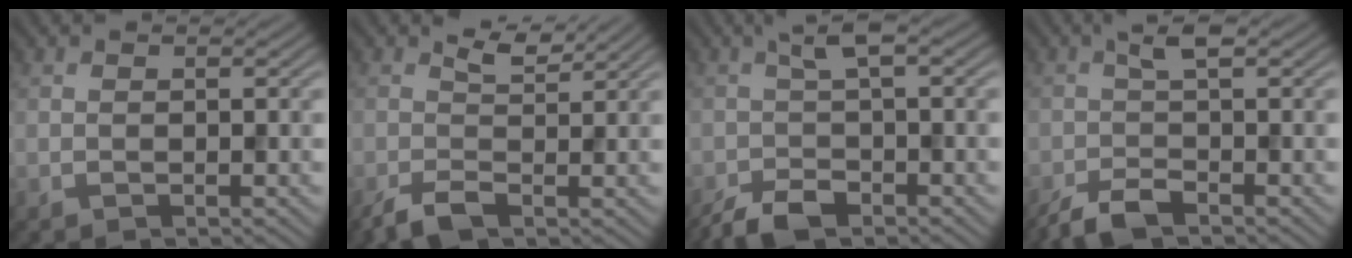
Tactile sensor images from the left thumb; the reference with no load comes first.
{"total": 3.1, "force": [0.0, 1.5, 2.7], "torque": [-0.063, -0.004, 0.000]}
{"total": 5.0, "force": [-2.4, 1.7, 4.0], "torque": [-0.083, -0.001, -0.053]}
{"total": 4.0, "force": [-2.2, 1.0, 3.2], "torque": [-0.064, -0.001, -0.054]}